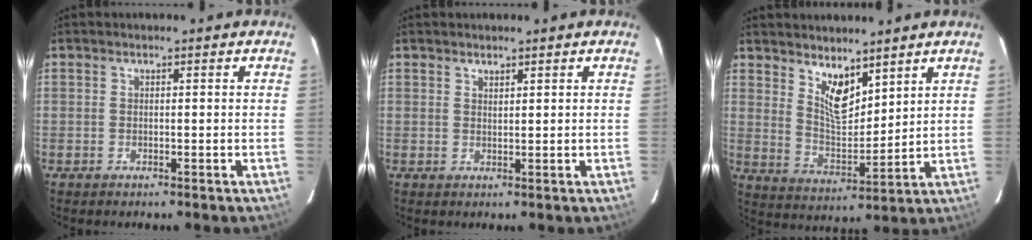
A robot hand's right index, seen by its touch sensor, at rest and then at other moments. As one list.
[{"total": 1.1, "force": [1.0, 0.3, 0.4], "torque": [-0.005, 0.000, 0.018]}, {"total": 8.1, "force": [5.7, 3.1, 4.8], "torque": [-0.079, -0.010, 0.110]}]